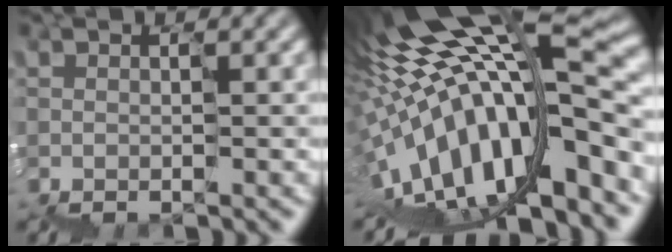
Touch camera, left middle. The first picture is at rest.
{"total": 14.9, "force": [-2.6, 4.5, 13.9], "torque": [-0.224, 0.045, -0.048]}